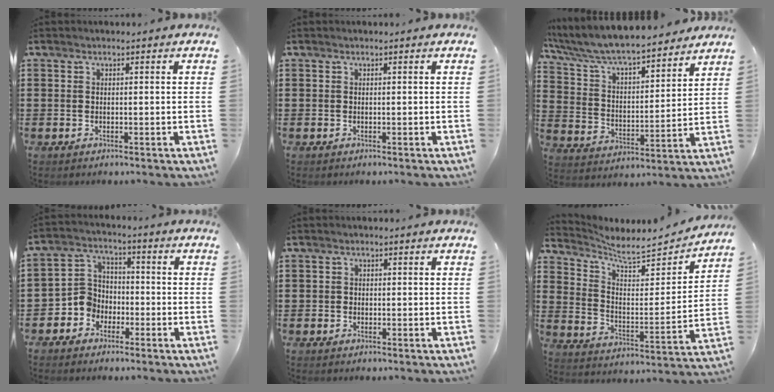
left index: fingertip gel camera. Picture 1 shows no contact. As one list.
[{"total": 0.0}, {"total": 7.4, "force": [6.9, 0.9, 2.6], "torque": [-0.082, -0.045, 0.115]}, {"total": 5.4, "force": [-2.6, 4.6, 1.2], "torque": [-0.057, 0.006, -0.059]}, {"total": 0.6, "force": [-0.1, 0.6, 0.1], "torque": [-0.004, 0.003, -0.003]}, {"total": 5.9, "force": [5.5, 0.9, 1.9], "torque": [-0.067, -0.044, 0.089]}]